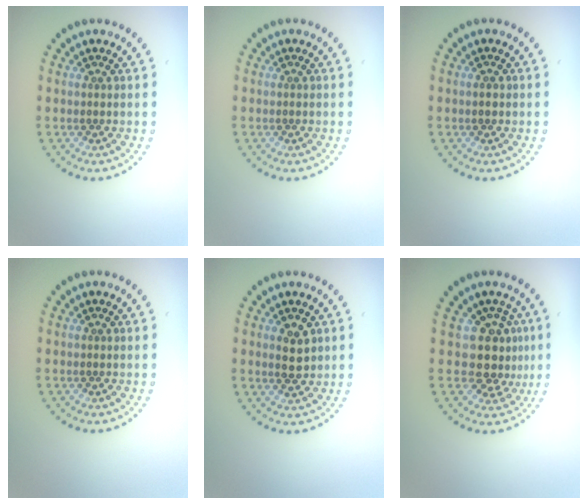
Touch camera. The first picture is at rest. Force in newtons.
{"total": 0.0}
{"total": 1.0, "press": 1.0, "slide": 0.1}
{"total": 0.0}
{"total": 2.2, "press": 2.2, "slide": 0.3}
{"total": 3.5, "press": 2.7, "slide": 2.3}